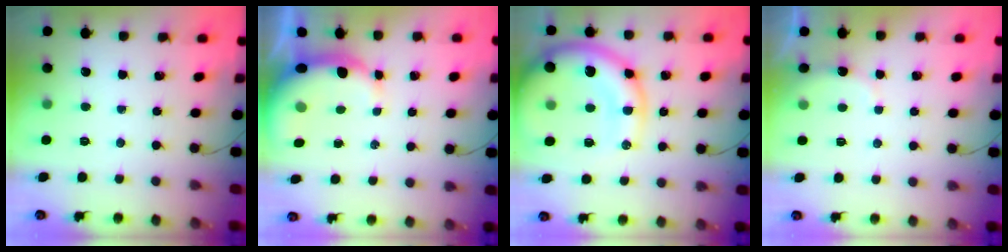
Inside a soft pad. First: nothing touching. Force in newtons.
{"total": 6.2, "press": 6.0, "slide": 1.3}
{"total": 19.2, "press": 18.6, "slide": 4.5}
{"total": 5.1, "press": 5.1, "slide": 0.8}